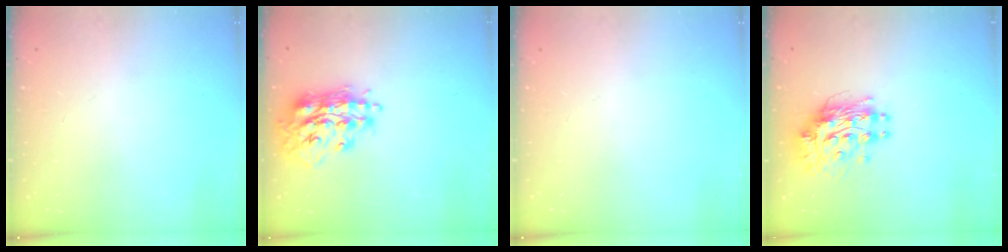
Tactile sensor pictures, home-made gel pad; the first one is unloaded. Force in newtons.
{"total": 17.1, "press": 17.0, "slide": 1.4}
{"total": 0.0}
{"total": 11.5, "press": 11.5, "slide": 1.0}